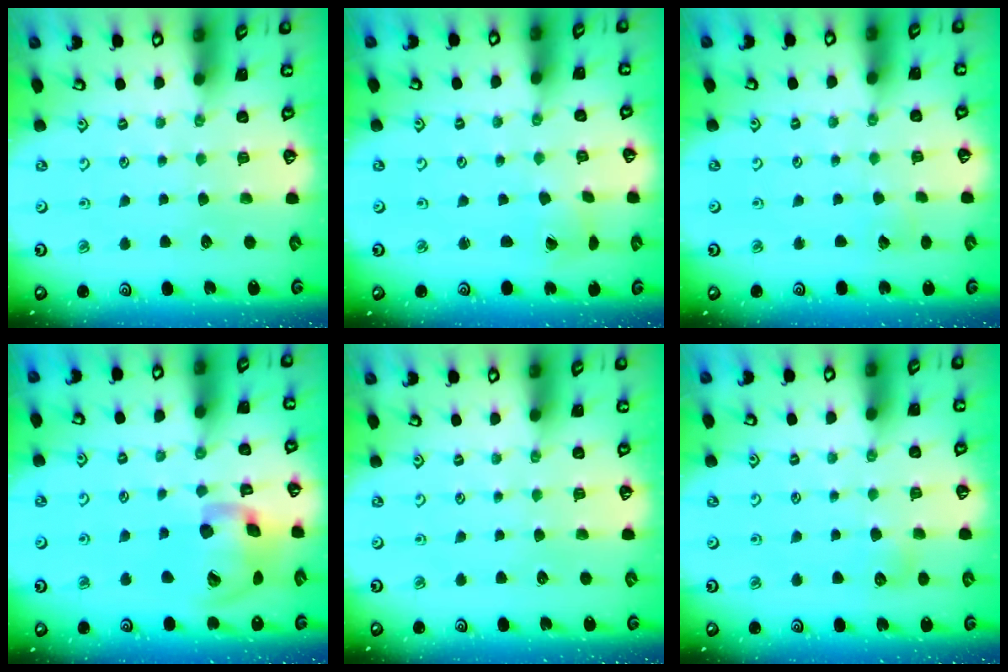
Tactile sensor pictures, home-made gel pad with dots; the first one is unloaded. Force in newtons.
{"total": 1.3, "press": 1.3, "slide": 0.3}
{"total": 1.7, "press": 1.7, "slide": 0.1}
{"total": 16.5, "press": 16.3, "slide": 2.7}
{"total": 0.0}
{"total": 6.0, "press": 5.9, "slide": 0.5}